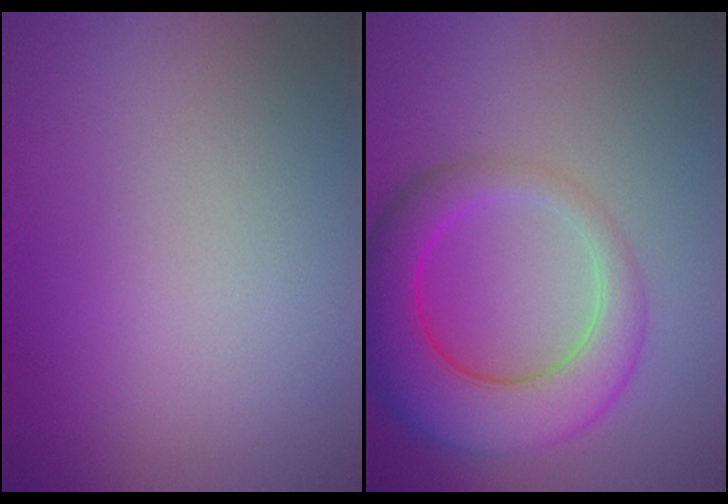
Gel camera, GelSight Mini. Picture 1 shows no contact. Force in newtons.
{"total": 8.1, "press": 8.1, "slide": 0.4}